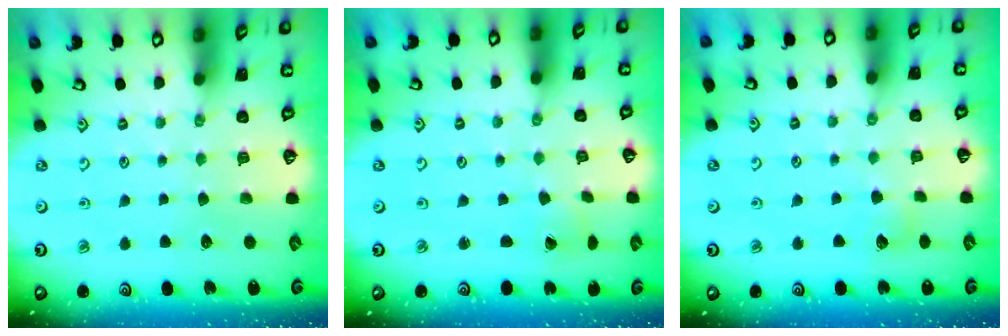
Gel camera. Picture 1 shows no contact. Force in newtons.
{"total": 0.9, "press": 0.9, "slide": 0.1}
{"total": 4.2, "press": 4.1, "slide": 0.6}